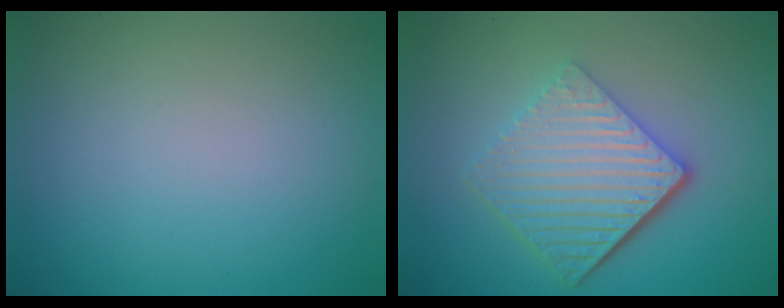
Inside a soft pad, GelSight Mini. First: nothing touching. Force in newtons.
{"total": 6.7, "press": 4.4, "slide": 5.1}